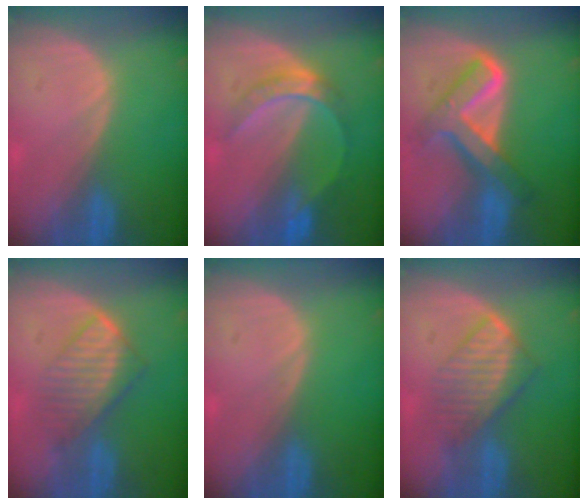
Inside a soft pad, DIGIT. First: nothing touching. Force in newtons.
{"total": 5.4, "press": 5.3, "slide": 0.6}
{"total": 8.4, "press": 8.3, "slide": 0.7}
{"total": 6.4, "press": 6.3, "slide": 1.4}
{"total": 0.0}
{"total": 6.5, "press": 6.3, "slide": 1.7}